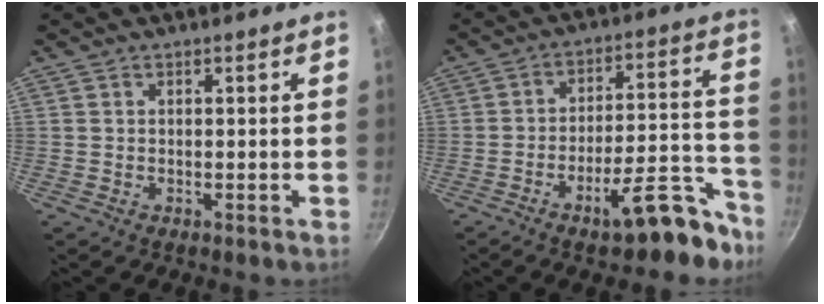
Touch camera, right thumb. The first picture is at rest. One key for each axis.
{"total": 15.2, "fx": -9.6, "fy": 5.2, "fz": 10.6, "tx": -0.103, "ty": 0.086, "tz": -0.140}